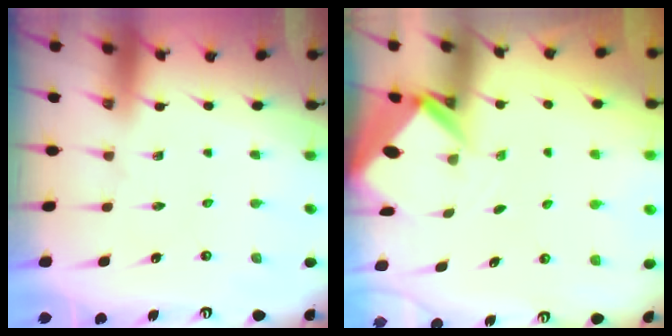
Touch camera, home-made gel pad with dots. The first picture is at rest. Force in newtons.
{"total": 2.7, "press": 2.7, "slide": 0.1}